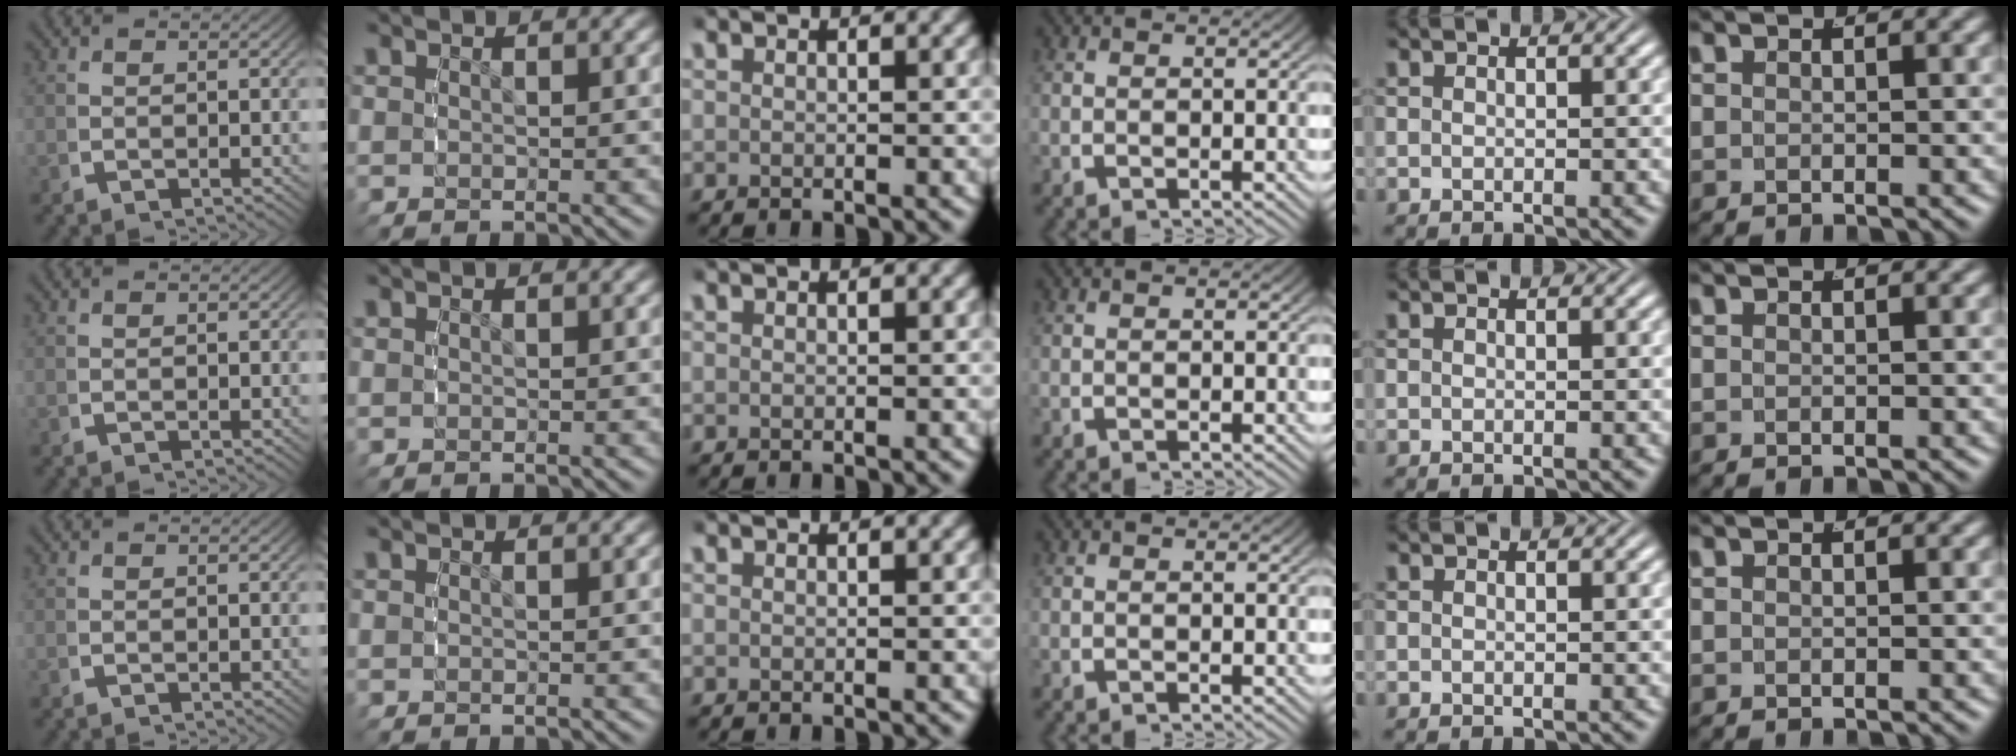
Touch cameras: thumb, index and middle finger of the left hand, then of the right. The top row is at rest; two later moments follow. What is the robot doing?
{"motion": "reach", "object": "button"}